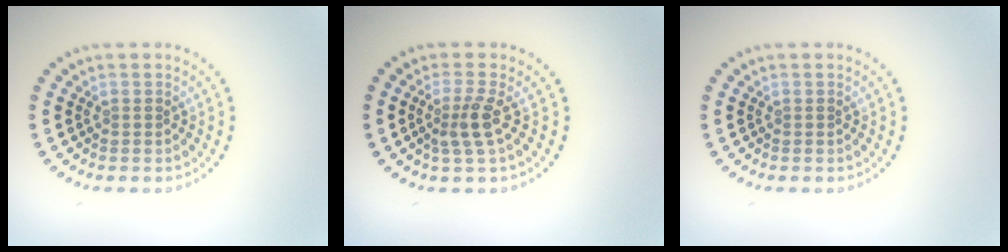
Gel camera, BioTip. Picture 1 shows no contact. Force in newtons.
{"total": 2.3, "press": 1.8, "slide": 1.4}
{"total": 0.0}